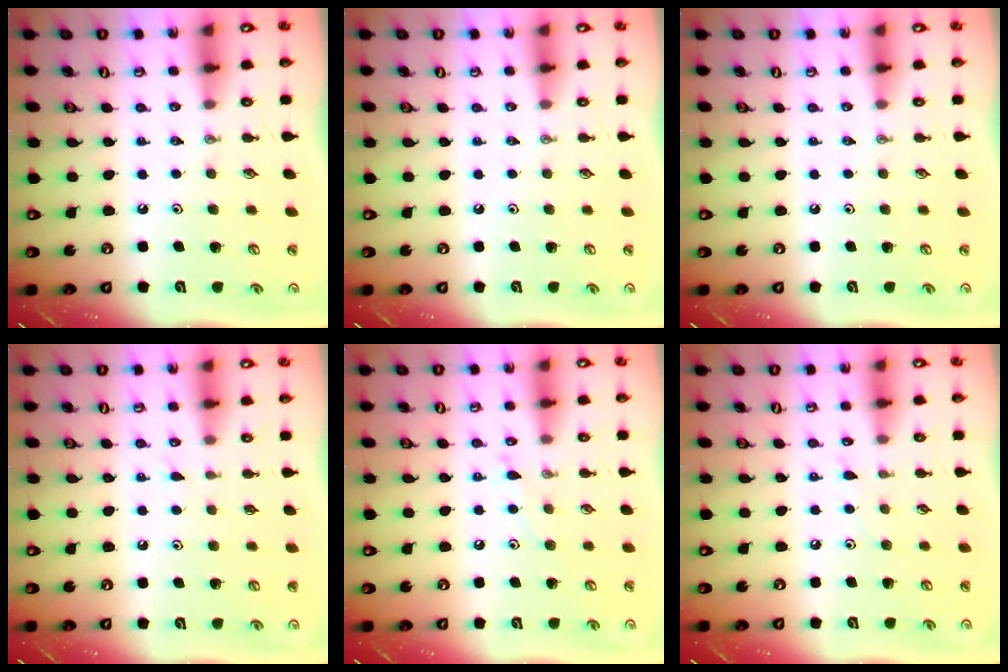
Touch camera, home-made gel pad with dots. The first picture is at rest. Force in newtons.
{"total": 0.0}
{"total": 0.0}
{"total": 6.0, "press": 6.0, "slide": 0.6}
{"total": 5.7, "press": 5.7, "slide": 0.3}
{"total": 3.9, "press": 3.8, "slide": 0.5}